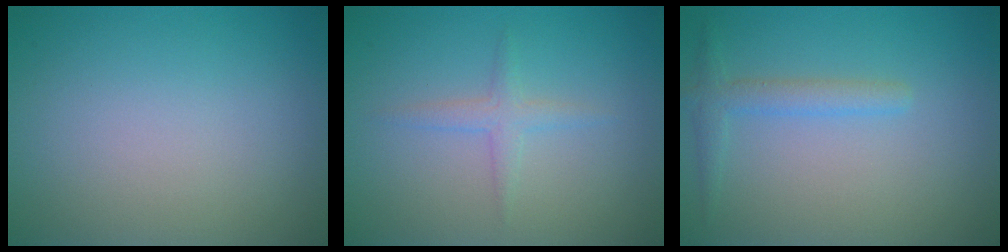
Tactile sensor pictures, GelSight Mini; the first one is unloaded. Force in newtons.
{"total": 1.5, "press": 1.5, "slide": 0.0}
{"total": 1.4, "press": 1.4, "slide": 0.1}